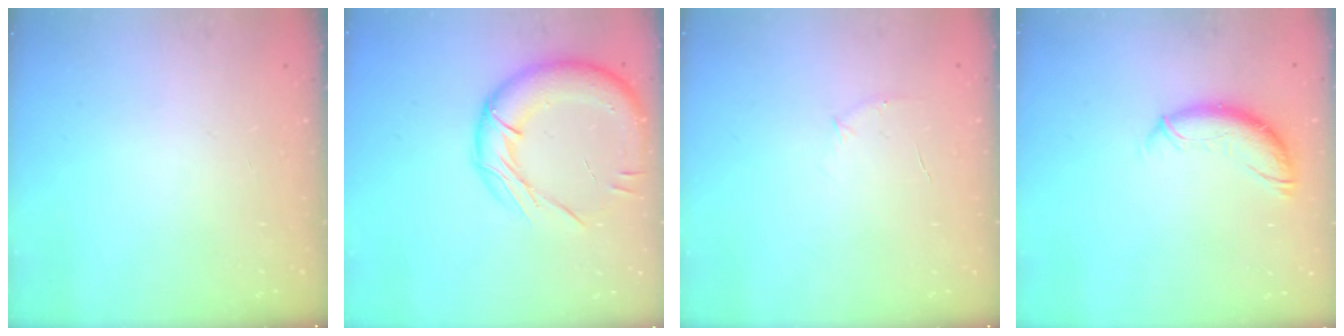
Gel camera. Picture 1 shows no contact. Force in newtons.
{"total": 17.4, "press": 17.2, "slide": 2.7}
{"total": 4.7, "press": 4.4, "slide": 1.4}
{"total": 10.5, "press": 10.4, "slide": 1.1}